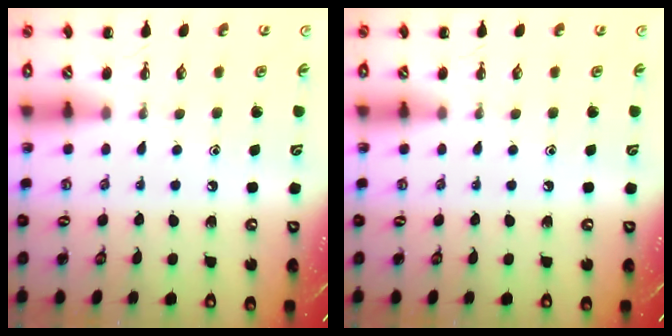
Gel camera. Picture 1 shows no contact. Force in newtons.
{"total": 0.0}